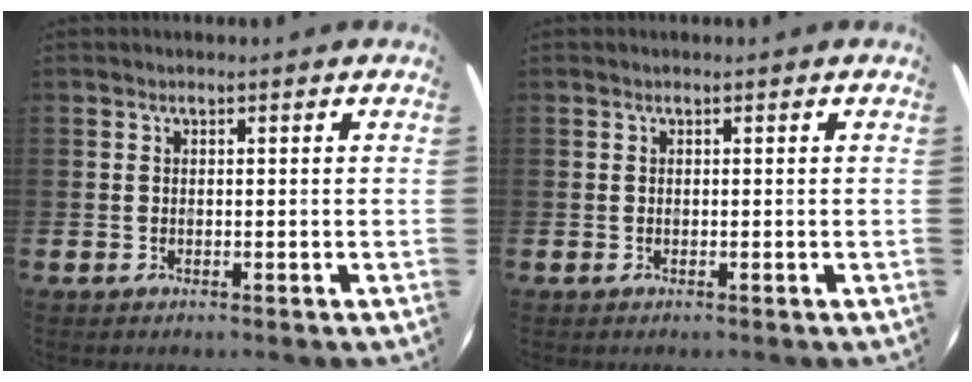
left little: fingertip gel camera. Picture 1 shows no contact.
{"total": 0.0}